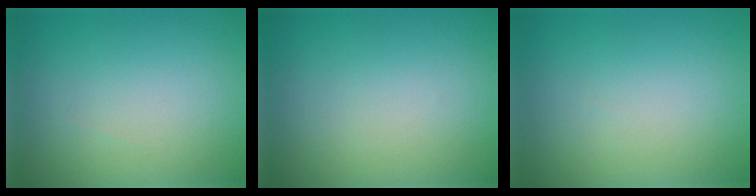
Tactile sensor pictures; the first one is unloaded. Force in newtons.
{"total": 0.0}
{"total": 0.0}